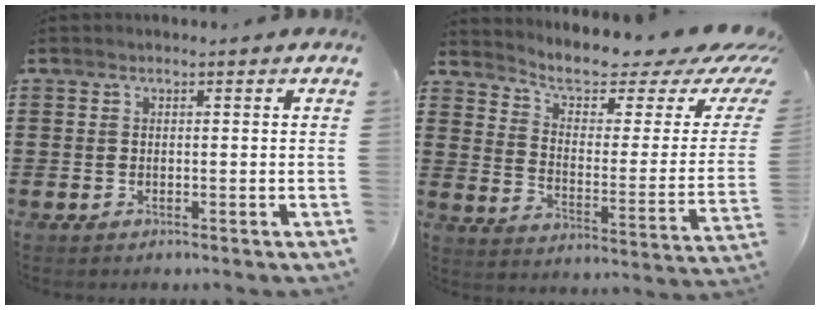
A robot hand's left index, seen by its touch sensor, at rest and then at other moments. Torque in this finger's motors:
{"motor_torque": [1.32, -0.82, 0.63, 0.07]}